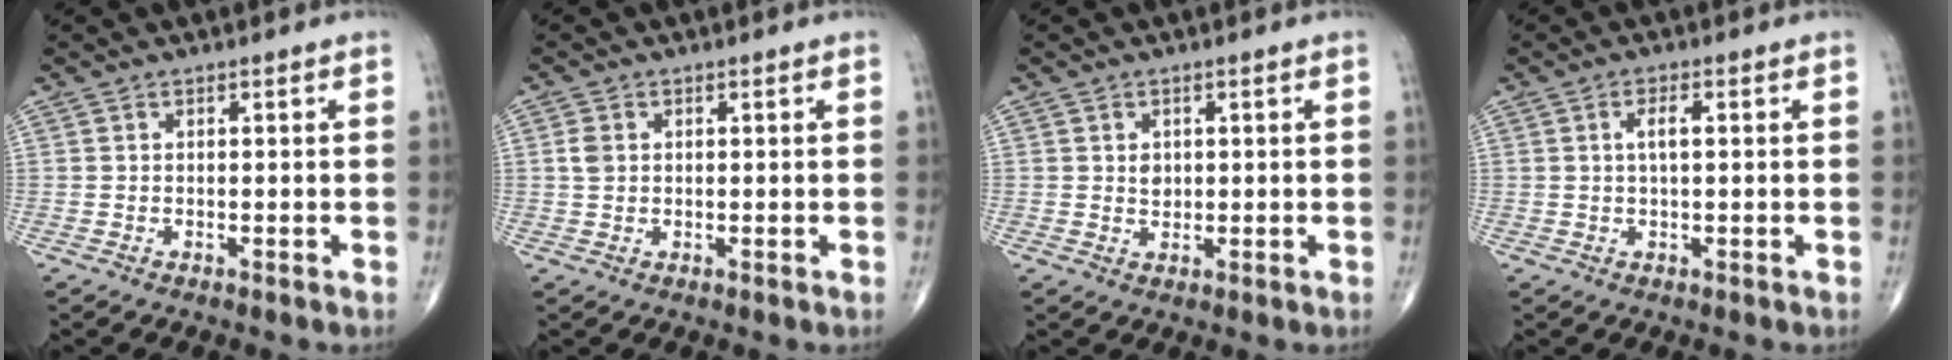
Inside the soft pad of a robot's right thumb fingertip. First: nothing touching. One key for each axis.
{"total": 2.1, "fx": 0.4, "fy": 1.6, "fz": 1.3, "tx": -0.025, "ty": 0.003, "tz": 0.008}
{"total": 2.0, "fx": 0.4, "fy": 1.6, "fz": 1.2, "tx": -0.009, "ty": -0.002, "tz": 0.009}
{"total": 2.7, "fx": 0.5, "fy": 0.9, "fz": 2.5, "tx": -0.048, "ty": 0.005, "tz": 0.007}